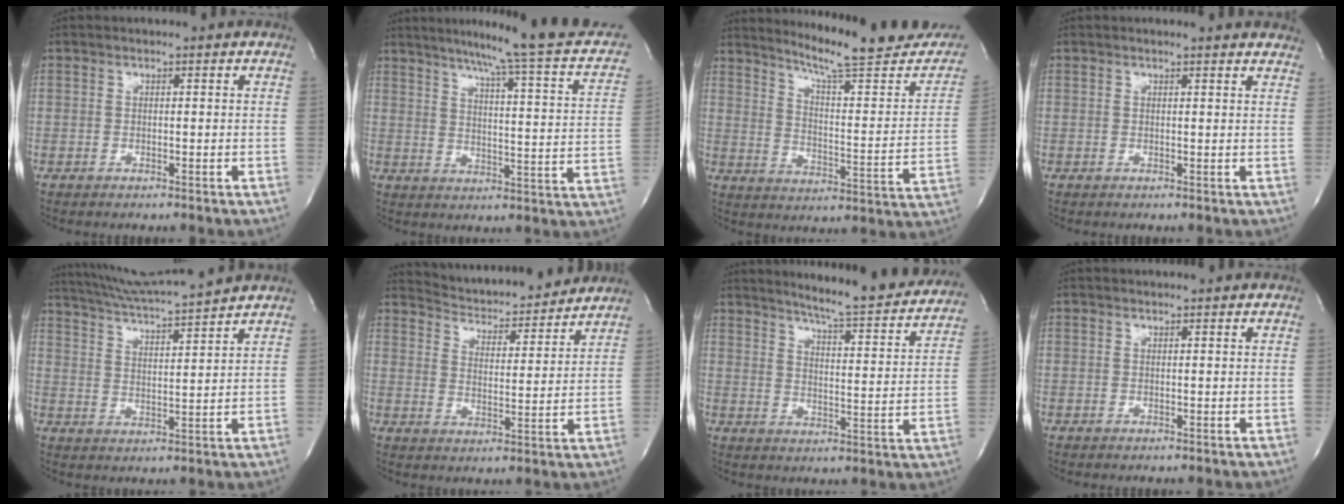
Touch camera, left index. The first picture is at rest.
{"total": 21.4, "force": [17.5, 0.8, 12.2], "torque": [-0.166, -0.031, 0.206]}
{"total": 20.4, "force": [18.3, 1.3, 8.9], "torque": [-0.126, -0.073, 0.236]}
{"total": 6.5, "force": [6.3, 0.6, 1.5], "torque": [-0.010, -0.007, 0.043]}
{"total": 12.3, "force": [11.4, -1.5, 4.4], "torque": [-0.087, 0.002, 0.186]}
{"total": 13.3, "force": [12.8, 1.6, 3.1], "torque": [-0.048, -0.011, 0.185]}
{"total": 19.5, "force": [18.0, 1.1, 7.4], "torque": [-0.102, -0.064, 0.219]}
{"total": 0.6, "force": [0.6, -0.1, 0.2], "torque": [-0.004, 0.007, 0.011]}